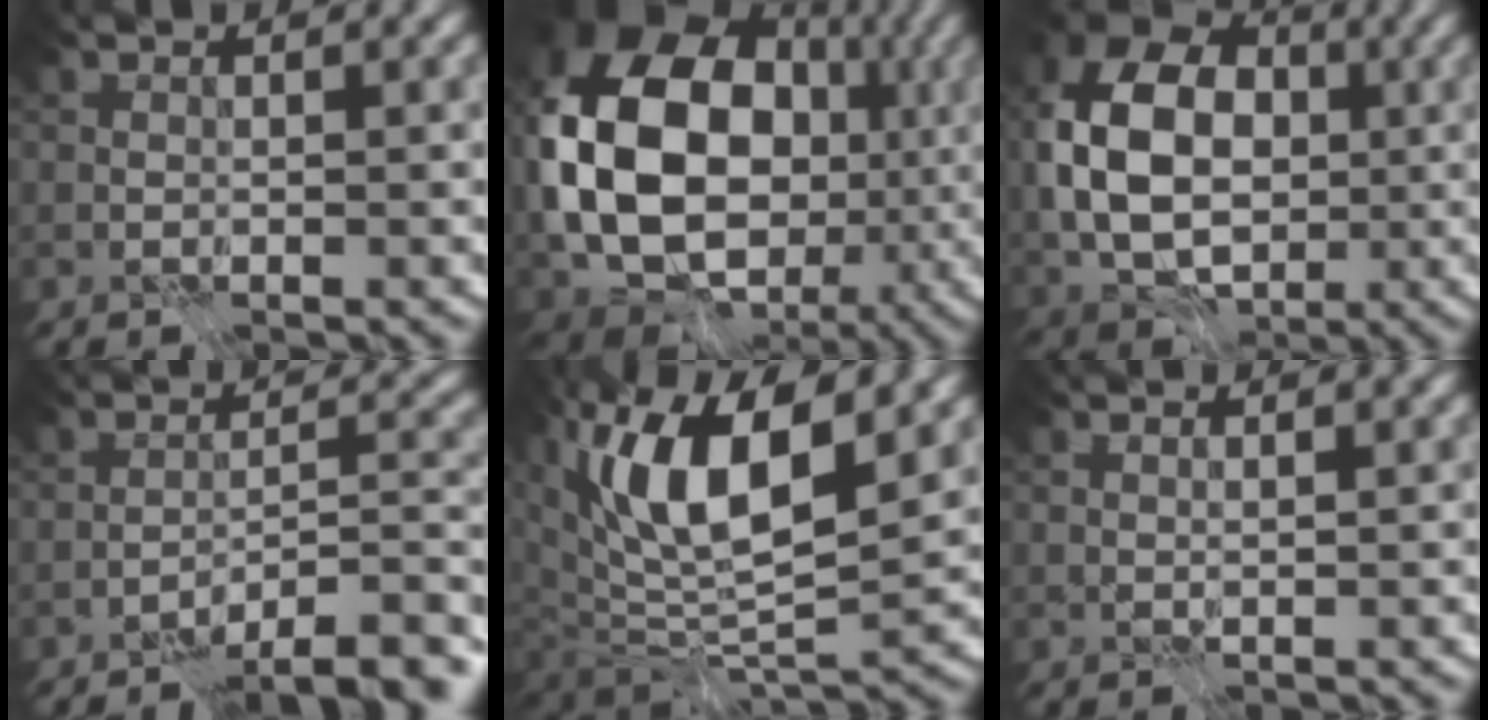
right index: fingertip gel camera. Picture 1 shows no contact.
{"total": 16.3, "force": [-0.2, 12.9, 10.1], "torque": [-0.203, -0.002, -0.012]}
{"total": 12.3, "force": [-0.1, 8.9, 8.4], "torque": [-0.176, 0.006, -0.005]}
{"total": 8.5, "force": [-7.4, 1.6, 4.0], "torque": [-0.036, 0.009, -0.107]}
{"total": 10.4, "force": [3.7, 5.2, 8.2], "torque": [-0.147, -0.003, 0.065]}
{"total": 0.8, "force": [0.7, 0.1, 0.2], "torque": [0.005, -0.006, 0.002]}